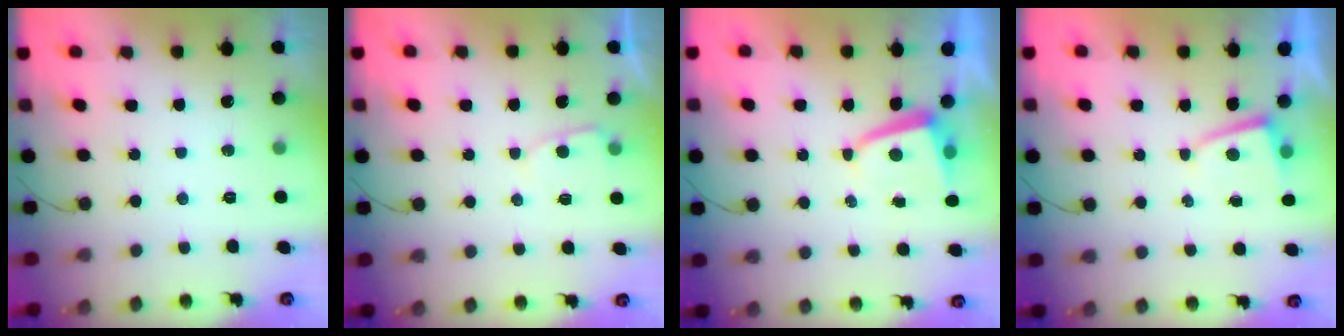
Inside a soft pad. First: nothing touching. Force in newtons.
{"total": 3.0, "press": 2.9, "slide": 0.3}
{"total": 2.7, "press": 2.6, "slide": 0.4}
{"total": 1.2, "press": 1.2, "slide": 0.2}